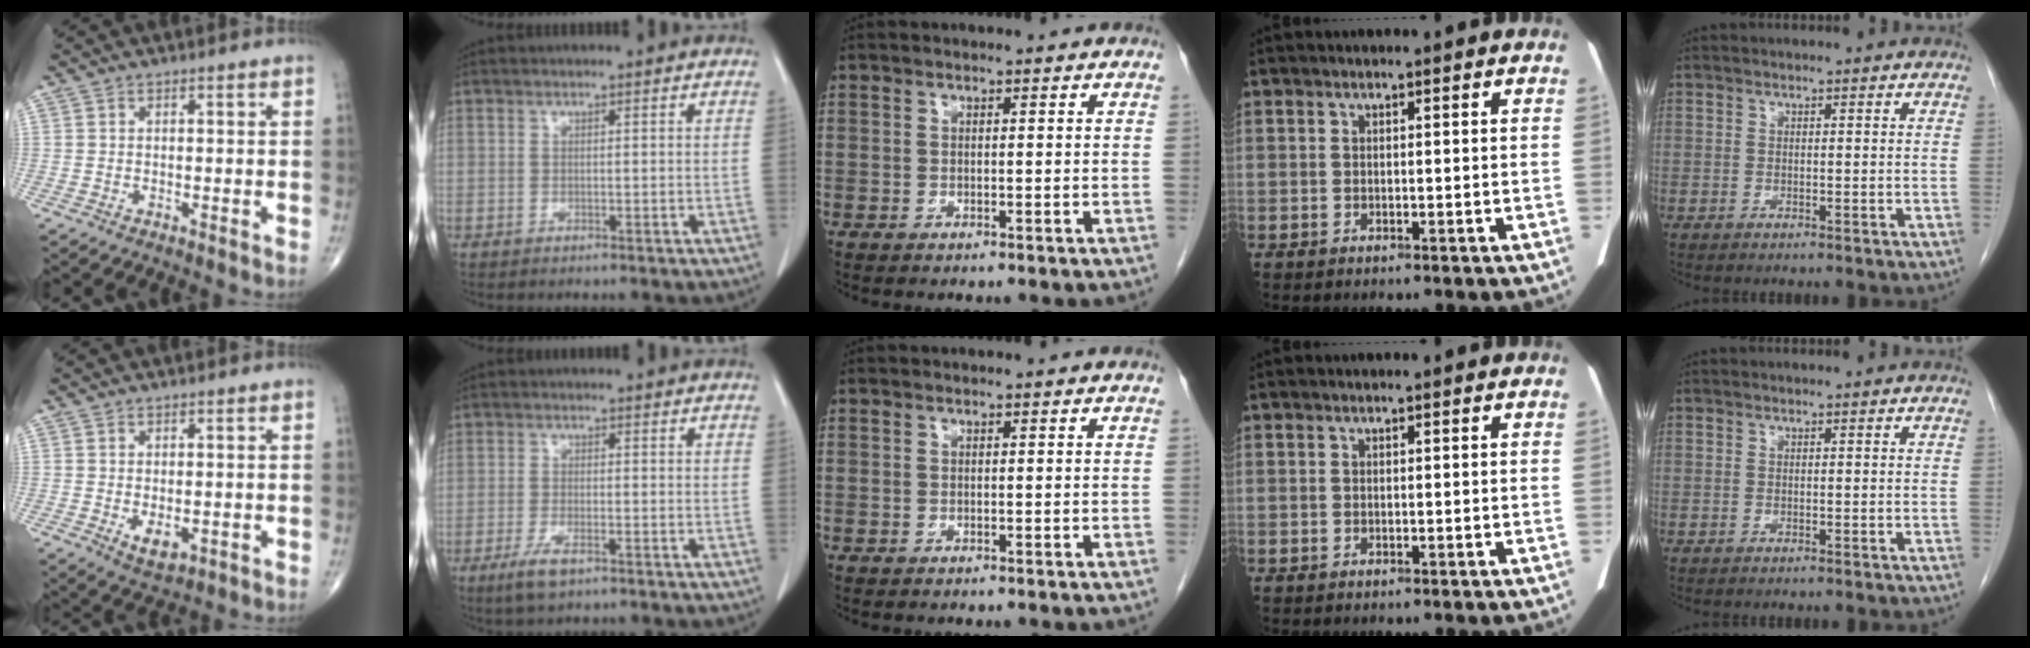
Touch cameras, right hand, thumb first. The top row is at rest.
{"thumb": {"total": 3.6, "force": [-0.7, 2.0, 3.0], "torque": [-0.042, -0.009, -0.003]}, "index": {"total": 4.1, "force": [-2.6, 1.0, 3.0], "torque": [-0.068, -0.006, -0.044]}}